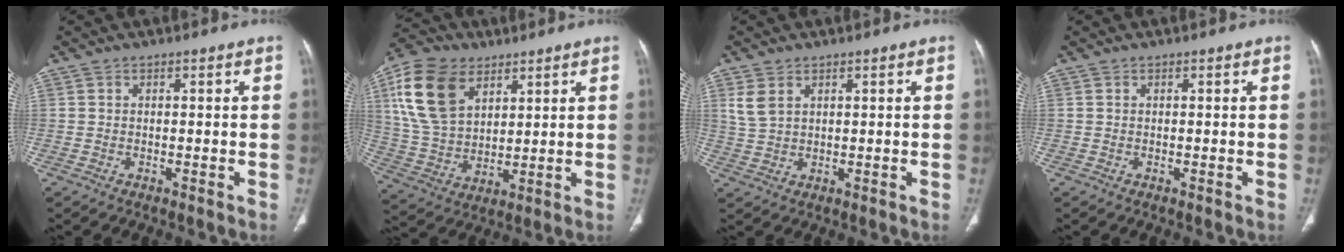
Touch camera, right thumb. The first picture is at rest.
{"total": 16.3, "force": [7.1, 10.4, 10.4], "torque": [-0.190, -0.015, 0.142]}
{"total": 3.7, "force": [1.8, 2.3, 2.3], "torque": [-0.051, 0.000, 0.049]}
{"total": 0.0}